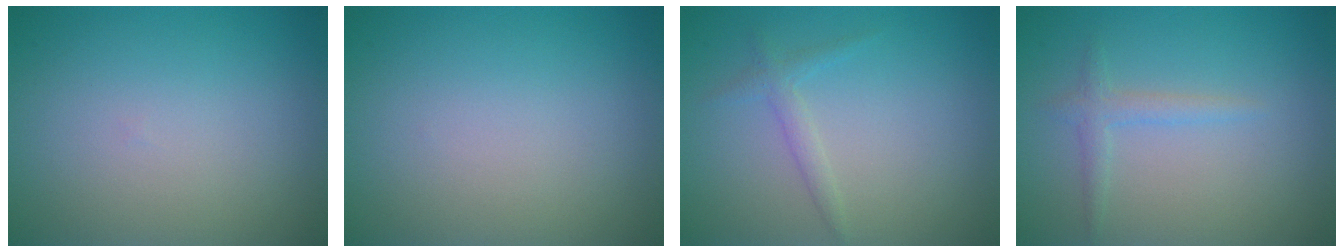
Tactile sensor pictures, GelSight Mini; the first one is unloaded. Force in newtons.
{"total": 0.0}
{"total": 1.3, "press": 1.3, "slide": 0.1}
{"total": 1.5, "press": 1.4, "slide": 0.1}